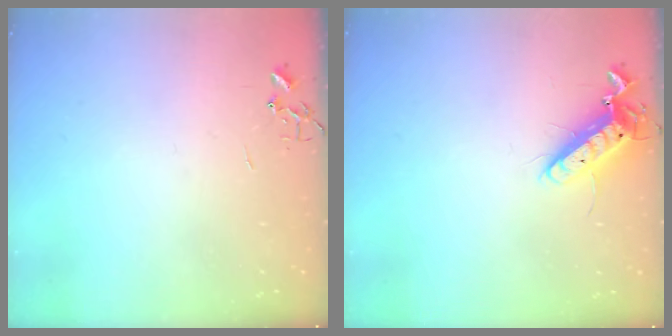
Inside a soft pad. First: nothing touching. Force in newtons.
{"total": 12.0, "press": 11.8, "slide": 2.1}